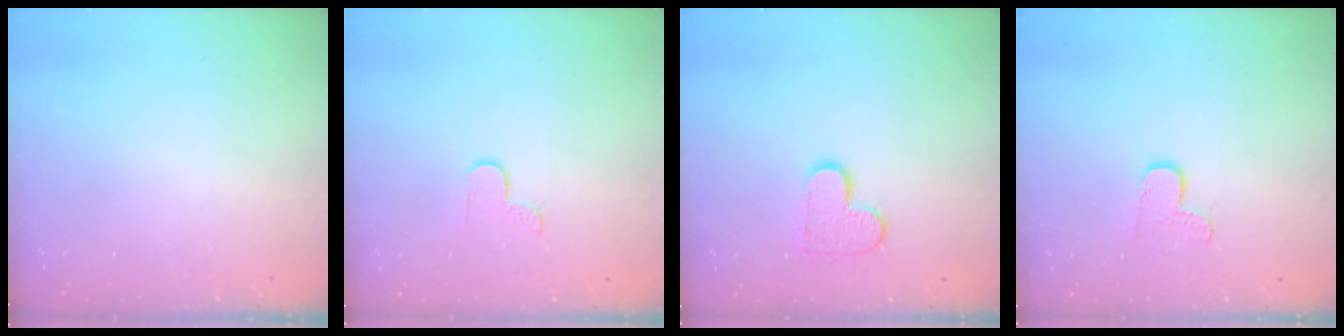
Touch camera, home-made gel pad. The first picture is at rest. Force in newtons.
{"total": 2.7, "press": 2.6, "slide": 0.4}
{"total": 8.3, "press": 8.2, "slide": 0.4}
{"total": 7.7, "press": 7.6, "slide": 0.4}